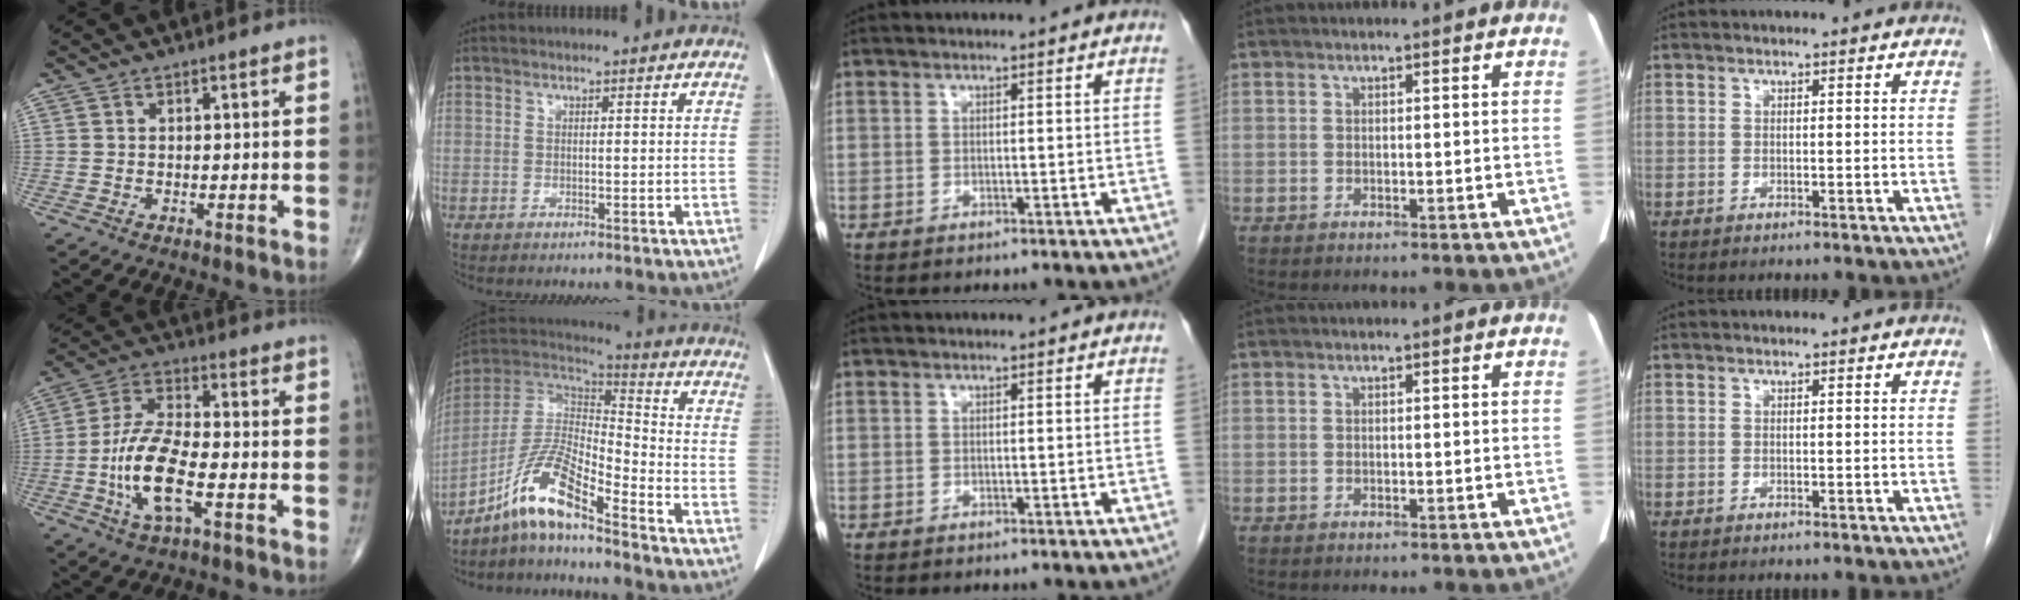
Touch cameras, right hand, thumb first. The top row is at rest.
{"thumb": {"total": 12.5, "force": [-3.7, 4.2, 11.1], "torque": [-0.229, 0.018, -0.074]}, "index": {"total": 11.3, "force": [-8.1, 1.1, 7.9], "torque": [-0.172, 0.011, -0.154]}}